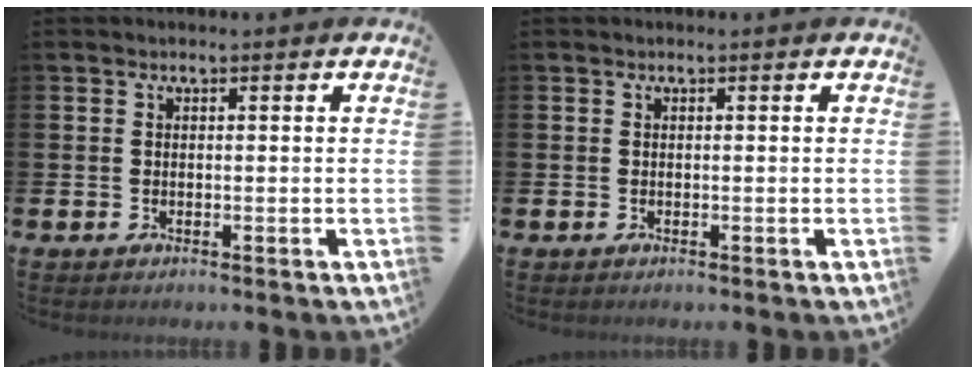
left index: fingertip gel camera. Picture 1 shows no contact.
{"total": 0.0}